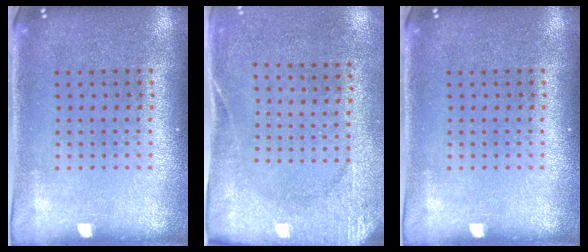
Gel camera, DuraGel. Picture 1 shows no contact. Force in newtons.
{"total": 2.6, "press": 2.1, "slide": 1.6}
{"total": 0.0}